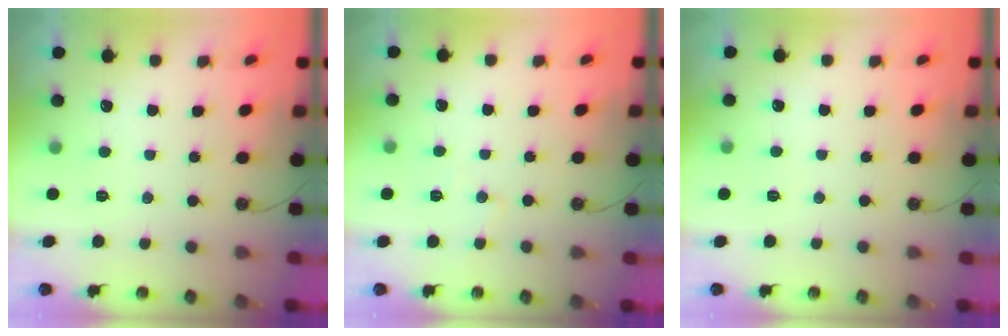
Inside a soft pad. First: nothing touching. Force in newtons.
{"total": 4.4, "press": 4.3, "slide": 0.5}
{"total": 3.2, "press": 3.1, "slide": 0.5}